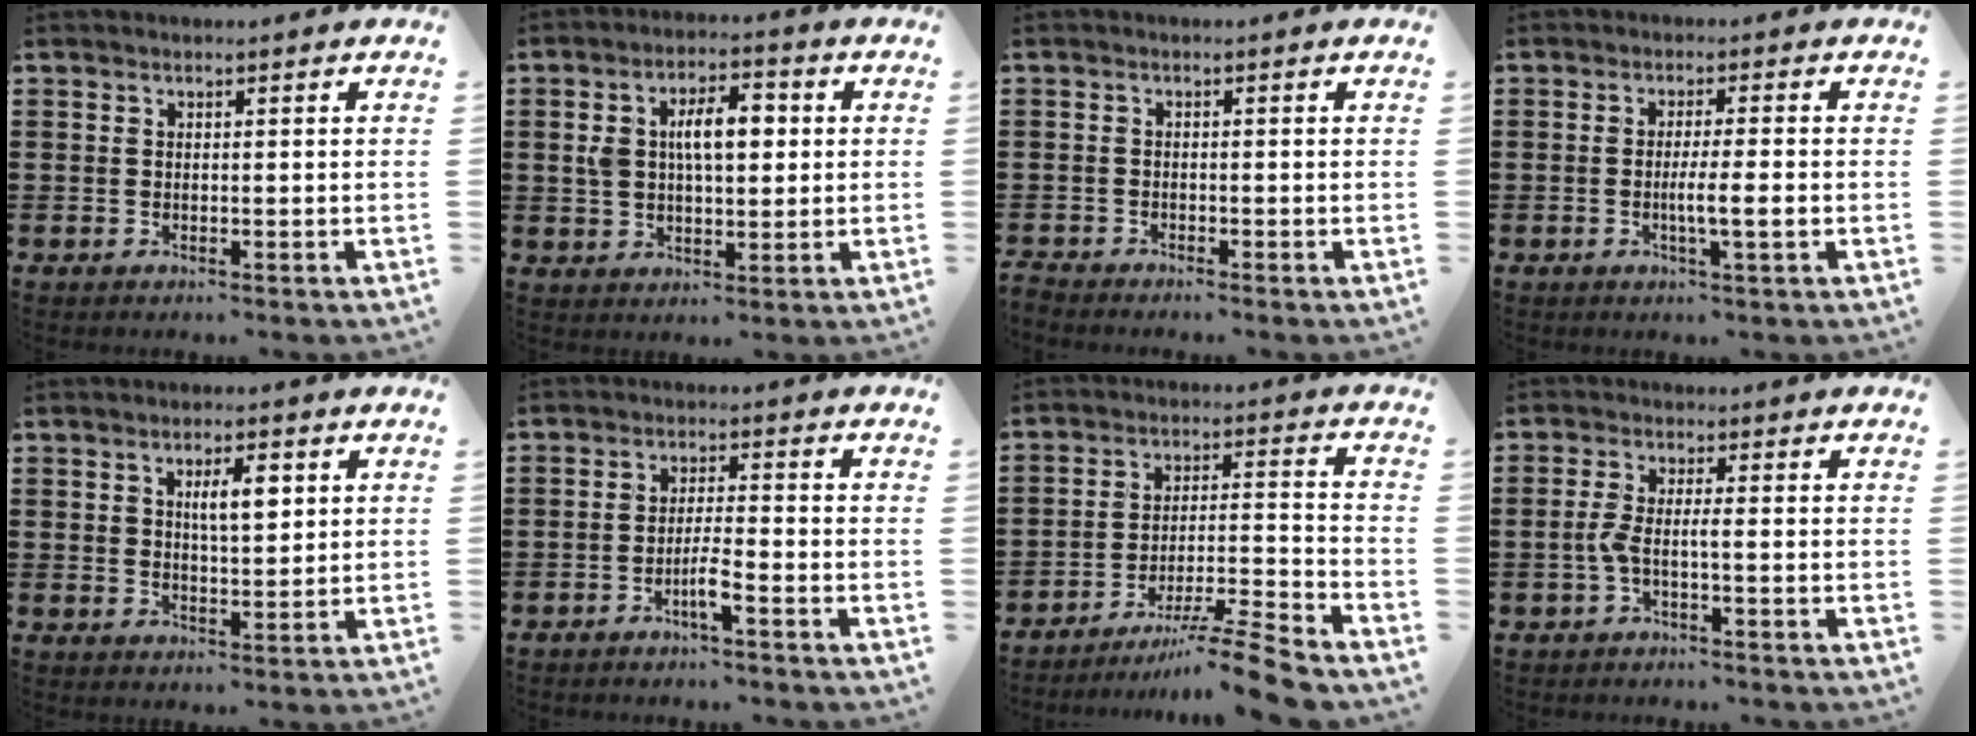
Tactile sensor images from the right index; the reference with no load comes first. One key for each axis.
{"total": 7.0, "fx": 1.2, "fy": 3.6, "fz": 5.9, "tx": -0.116, "ty": 0.012, "tz": 0.016}
{"total": 1.6, "fx": -1.6, "fy": -0.1, "fz": -0.2, "tx": 0.000, "ty": 0.001, "tz": -0.036}
{"total": 4.1, "fx": -0.9, "fy": 0.0, "fz": 4.0, "tx": -0.069, "ty": -0.006, "tz": -0.018}
{"total": 4.9, "fx": 1.7, "fy": 1.7, "fz": 4.2, "tx": -0.071, "ty": 0.002, "tz": 0.024}
{"total": 3.4, "fx": -2.1, "fy": 0.0, "fz": 2.6, "tx": -0.053, "ty": -0.003, "tz": -0.042}
{"total": 9.8, "fx": -8.4, "fy": -0.2, "fz": 5.0, "tx": -0.068, "ty": 0.018, "tz": -0.163}
{"total": 2.9, "fx": -1.1, "fy": 0.2, "fz": 2.7, "tx": -0.073, "ty": -0.009, "tz": -0.028}